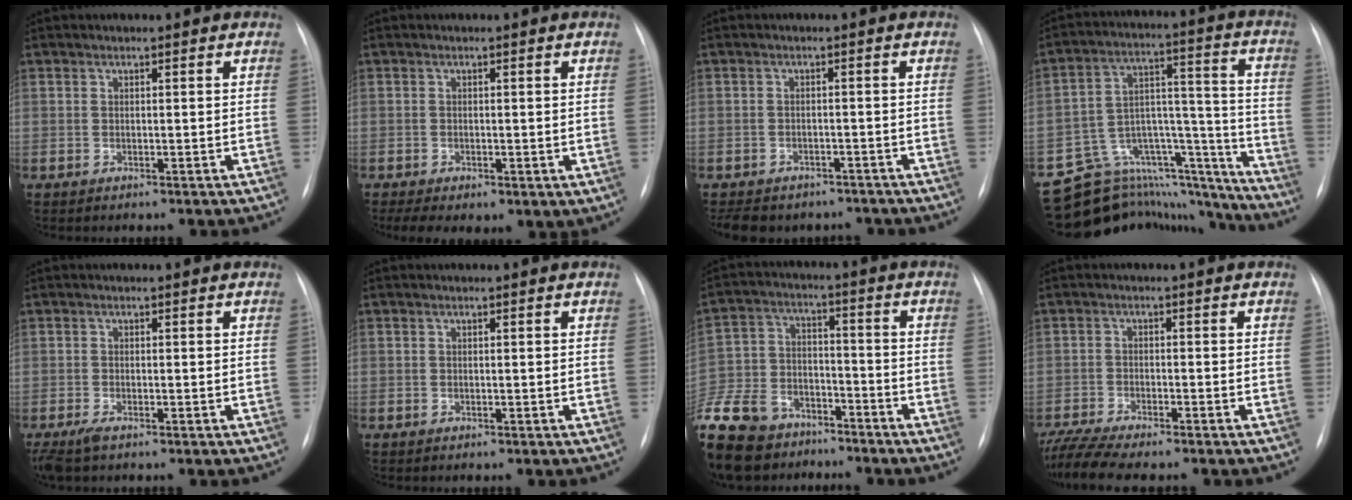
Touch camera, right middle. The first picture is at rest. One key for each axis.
{"total": 7.4, "fx": -2.9, "fy": 4.2, "fz": 5.4, "tx": -0.107, "ty": -0.010, "tz": -0.035}
{"total": 11.2, "fx": -9.3, "fy": 5.4, "fz": 2.9, "tx": -0.061, "ty": 0.004, "tz": -0.109}
{"total": 19.5, "fx": -18.3, "fy": 6.3, "fz": 2.2, "tx": -0.023, "ty": 0.090, "tz": -0.268}
{"total": 2.9, "fx": -2.1, "fy": 0.8, "fz": 1.9, "tx": -0.043, "ty": -0.009, "tz": -0.035}
{"total": 0.0}
{"total": 20.7, "fx": -15.5, "fy": 10.9, "fz": 8.4, "tx": -0.249, "ty": -0.016, "tz": -0.264}
{"total": 8.3, "fx": -7.4, "fy": 0.3, "fz": 3.7, "tx": -0.069, "ty": -0.014, "tz": -0.122}